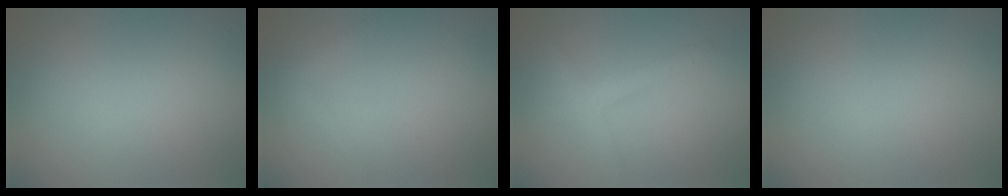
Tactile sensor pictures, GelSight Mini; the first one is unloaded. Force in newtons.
{"total": 1.2, "press": 1.2, "slide": 0.1}
{"total": 2.0, "press": 2.0, "slide": 0.1}
{"total": 0.0}